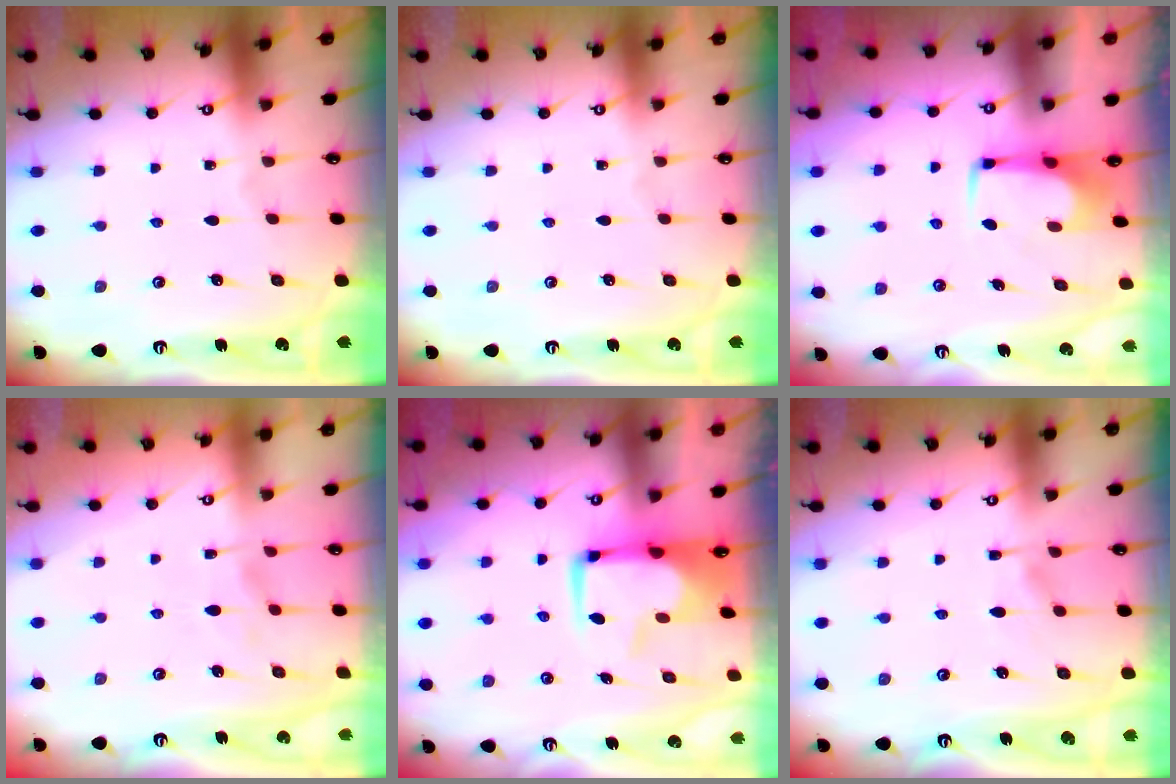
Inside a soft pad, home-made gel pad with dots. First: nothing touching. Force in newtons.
{"total": 0.0}
{"total": 2.0, "press": 1.9, "slide": 0.6}
{"total": 2.4, "press": 2.2, "slide": 1.1}
{"total": 2.0, "press": 1.8, "slide": 0.9}
{"total": 5.9, "press": 5.8, "slide": 0.7}